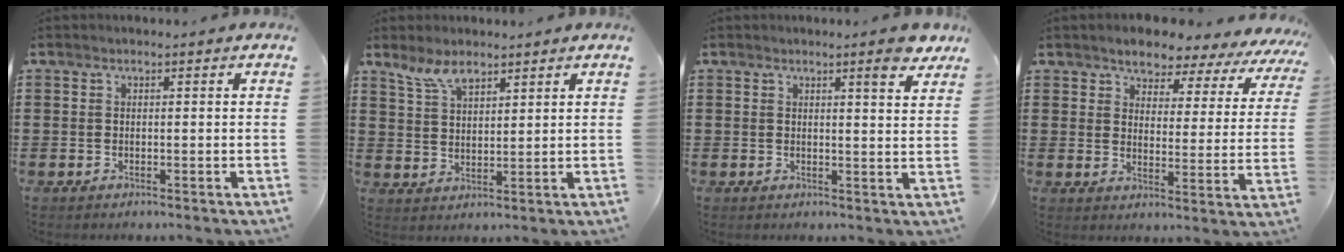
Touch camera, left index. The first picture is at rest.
{"total": 5.0, "force": [3.9, 2.0, 2.4], "torque": [-0.058, -0.003, 0.073]}
{"total": 3.7, "force": [3.0, 0.1, 2.1], "torque": [-0.034, -0.012, 0.050]}
{"total": 4.3, "force": [4.1, 1.2, 0.3], "torque": [-0.028, -0.031, 0.065]}